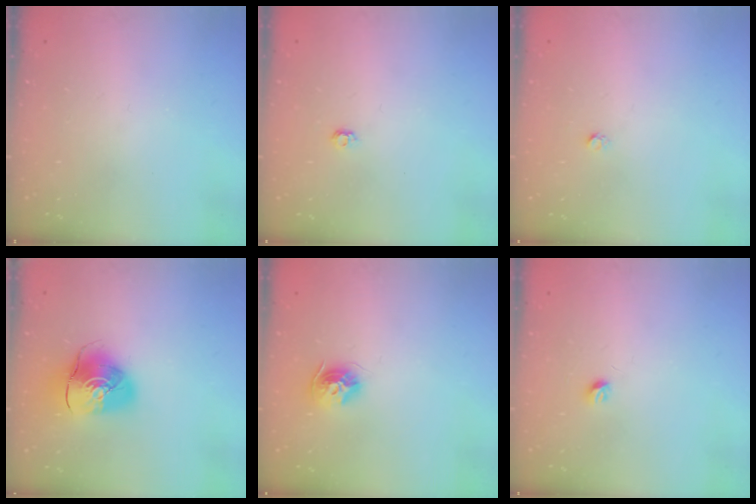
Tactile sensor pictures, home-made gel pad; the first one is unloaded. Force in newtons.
{"total": 3.9, "press": 3.8, "slide": 0.5}
{"total": 1.6, "press": 1.5, "slide": 0.1}
{"total": 10.6, "press": 10.5, "slide": 1.5}
{"total": 9.5, "press": 9.5, "slide": 0.4}
{"total": 3.6, "press": 3.5, "slide": 0.6}